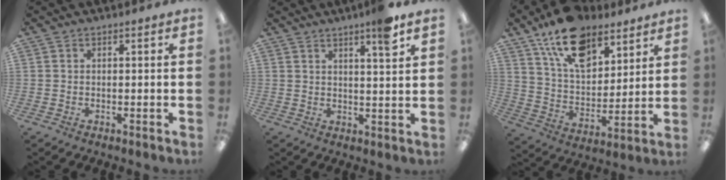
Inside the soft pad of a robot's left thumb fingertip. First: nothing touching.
{"total": 5.2, "force": [3.7, 0.4, 3.6], "torque": [-0.056, -0.019, 0.058]}
{"total": 17.2, "force": [11.6, 9.1, 8.9], "torque": [-0.157, -0.053, 0.212]}